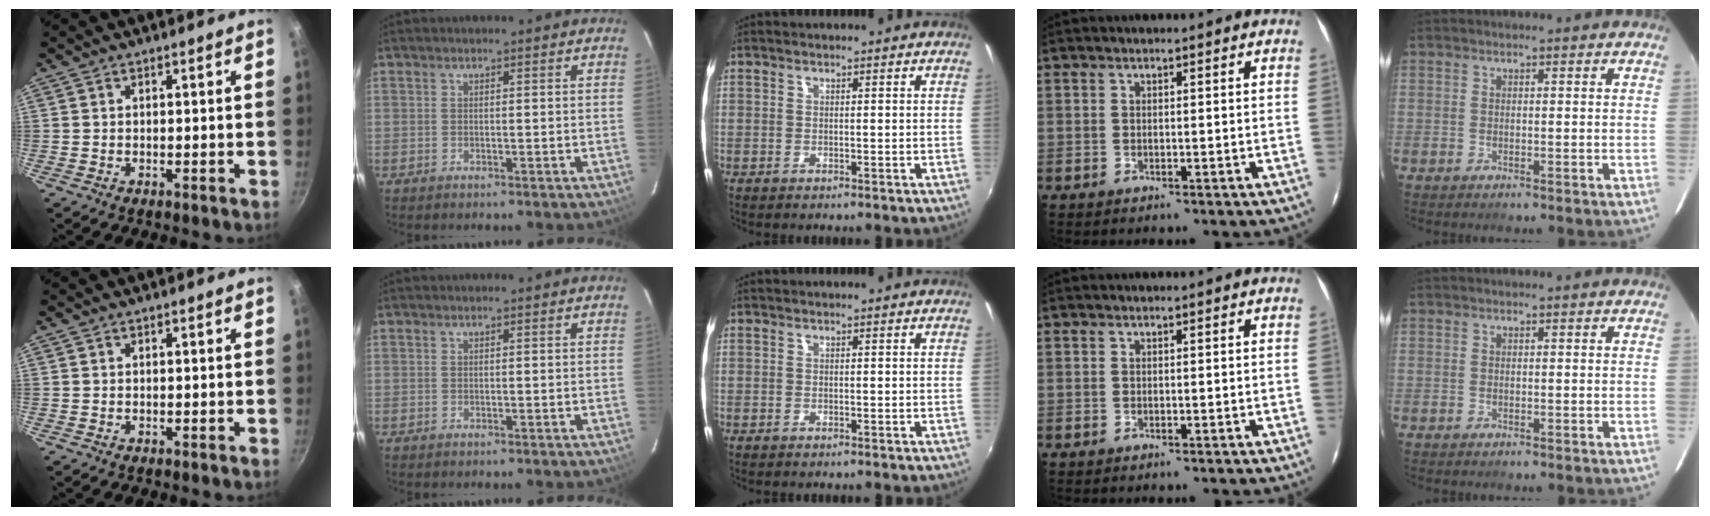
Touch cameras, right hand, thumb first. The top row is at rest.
{}